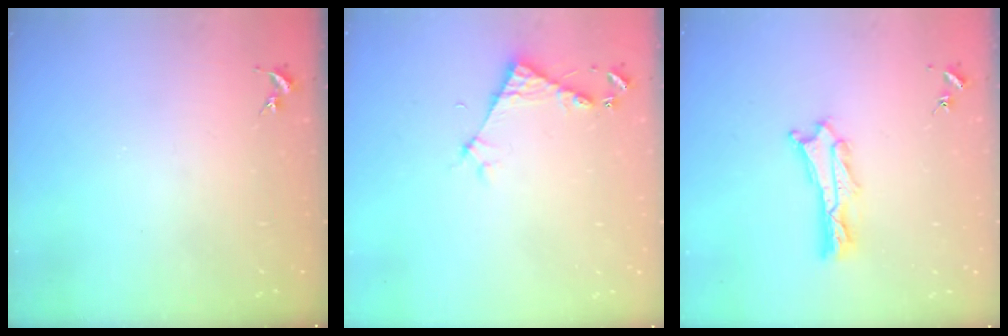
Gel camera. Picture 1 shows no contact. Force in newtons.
{"total": 4.3, "press": 4.3, "slide": 0.4}
{"total": 2.4, "press": 2.4, "slide": 0.3}